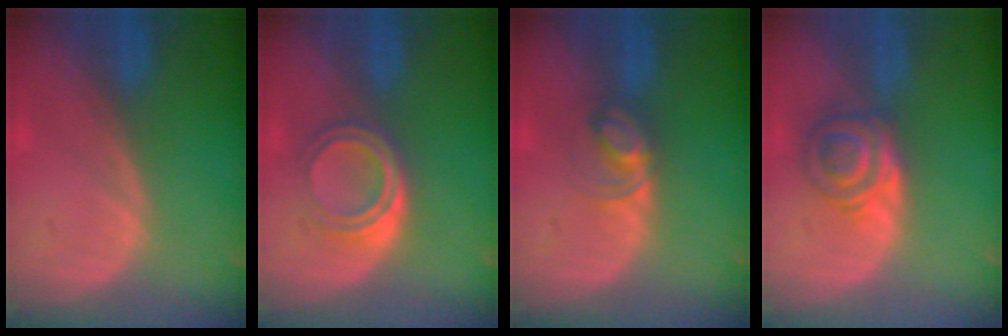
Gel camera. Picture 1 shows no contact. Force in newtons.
{"total": 5.1, "press": 4.5, "slide": 2.5}
{"total": 3.9, "press": 3.9, "slide": 0.4}
{"total": 6.0, "press": 5.5, "slide": 2.2}